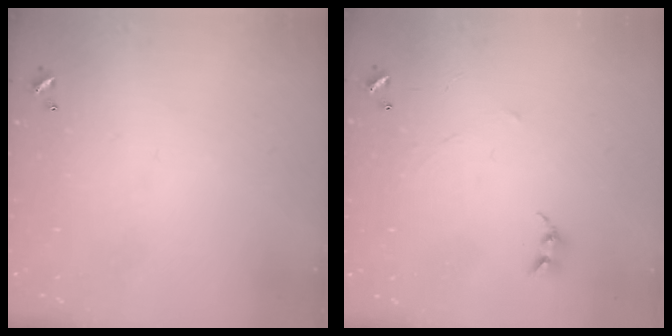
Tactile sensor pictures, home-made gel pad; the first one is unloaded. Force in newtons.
{"total": 0.9, "press": 0.8, "slide": 0.3}